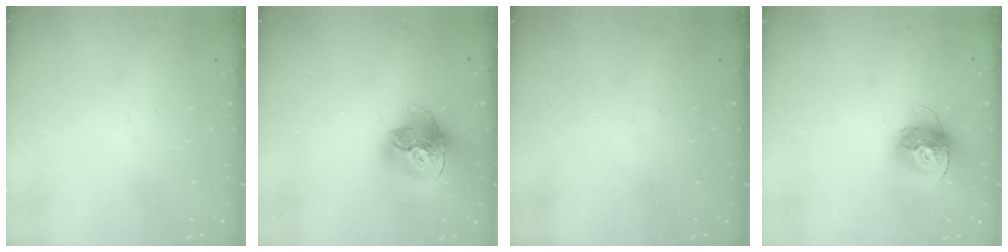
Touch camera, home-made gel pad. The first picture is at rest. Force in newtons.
{"total": 18.4, "press": 18.3, "slide": 1.8}
{"total": 0.0}
{"total": 15.2, "press": 15.2, "slide": 1.4}